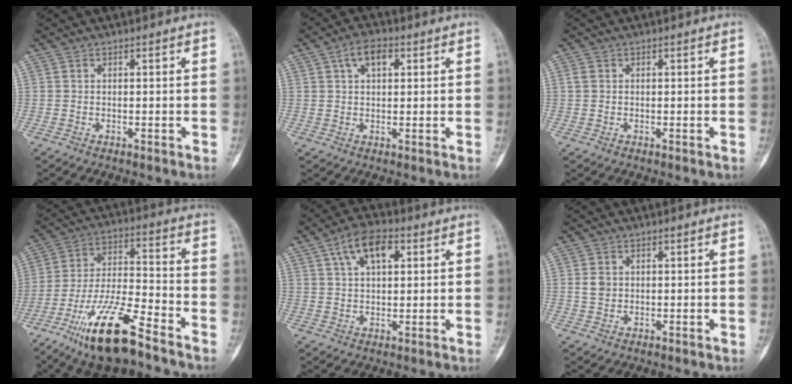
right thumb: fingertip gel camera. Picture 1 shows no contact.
{"total": 5.4, "force": [2.2, 3.0, 3.9], "torque": [-0.061, 0.008, 0.036]}
{"total": 1.3, "force": [0.4, 1.0, 0.7], "torque": [-0.012, 0.004, 0.008]}
{"total": 17.1, "force": [-11.3, 4.1, 12.2], "torque": [-0.236, 0.059, -0.205]}
{"total": 9.0, "force": [3.7, 4.6, 6.8], "torque": [-0.113, 0.007, 0.060]}
{"total": 2.5, "force": [0.4, 2.1, 1.3], "torque": [-0.015, 0.001, 0.010]}